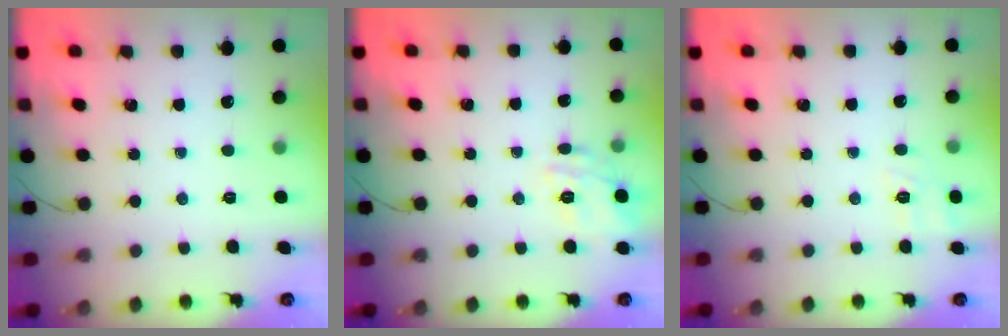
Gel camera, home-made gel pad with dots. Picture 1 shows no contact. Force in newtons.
{"total": 11.9, "press": 11.9, "slide": 1.0}
{"total": 9.4, "press": 9.1, "slide": 2.2}